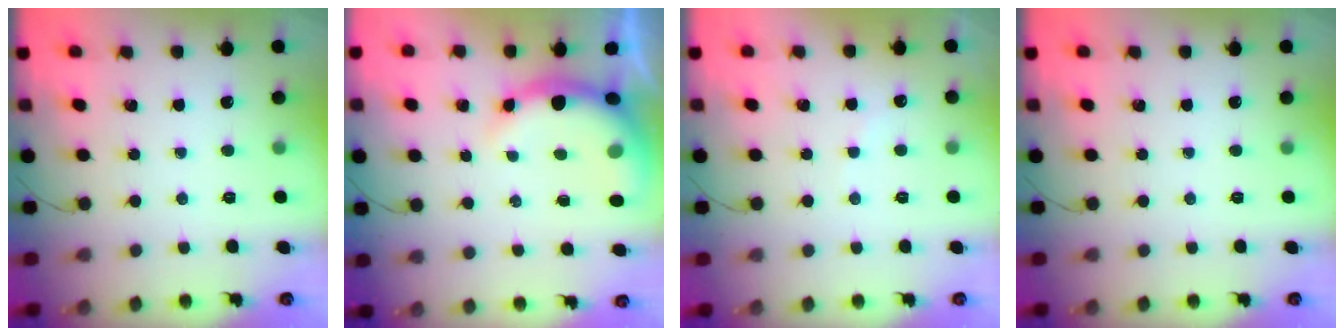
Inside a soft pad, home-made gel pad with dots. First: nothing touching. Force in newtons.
{"total": 9.3, "press": 9.2, "slide": 1.8}
{"total": 4.6, "press": 4.5, "slide": 0.6}
{"total": 0.0}